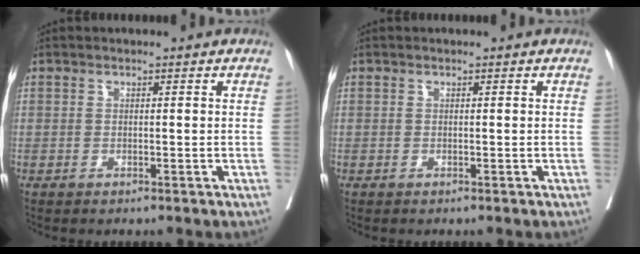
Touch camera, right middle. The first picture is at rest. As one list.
[{"total": 0.0}]